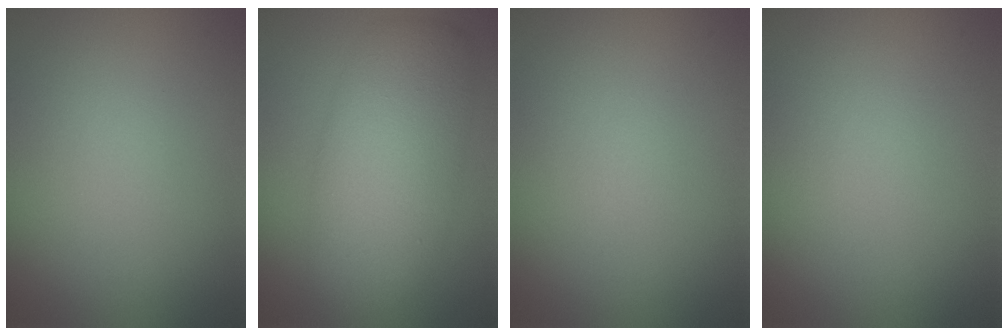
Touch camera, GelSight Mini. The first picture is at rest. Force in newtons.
{"total": 7.5, "press": 7.5, "slide": 0.2}
{"total": 0.0}
{"total": 0.0}